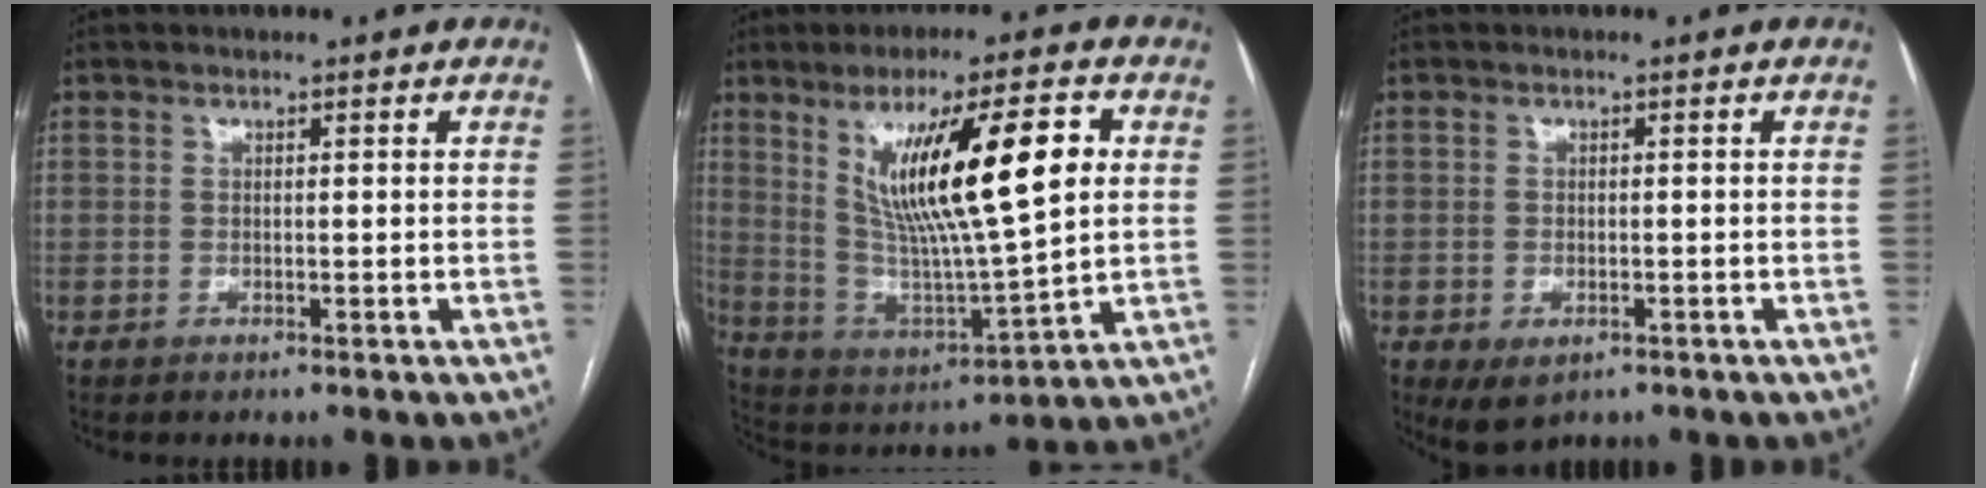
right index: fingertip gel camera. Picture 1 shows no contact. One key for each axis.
{"total": 18.6, "fx": 5.6, "fy": 2.2, "fz": 17.6, "tx": -0.311, "ty": 0.002, "tz": 0.100}
{"total": 3.5, "fx": -1.7, "fy": 2.1, "fz": 2.3, "tx": -0.041, "ty": -0.005, "tz": -0.015}